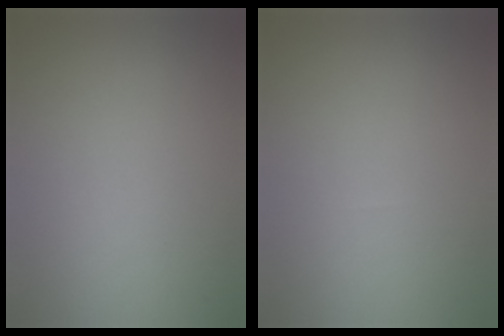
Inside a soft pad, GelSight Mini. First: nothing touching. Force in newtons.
{"total": 0.0}